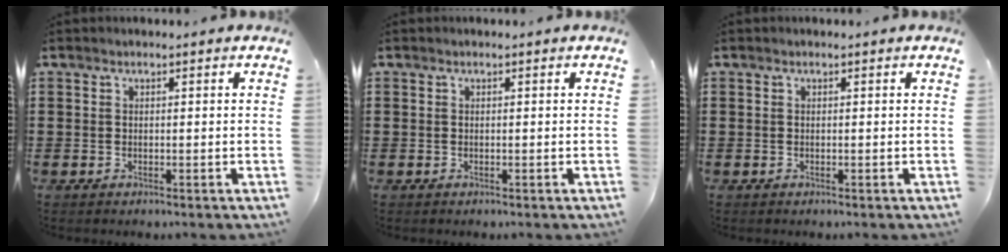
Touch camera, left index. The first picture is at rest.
{"total": 0.0}
{"total": 0.0}